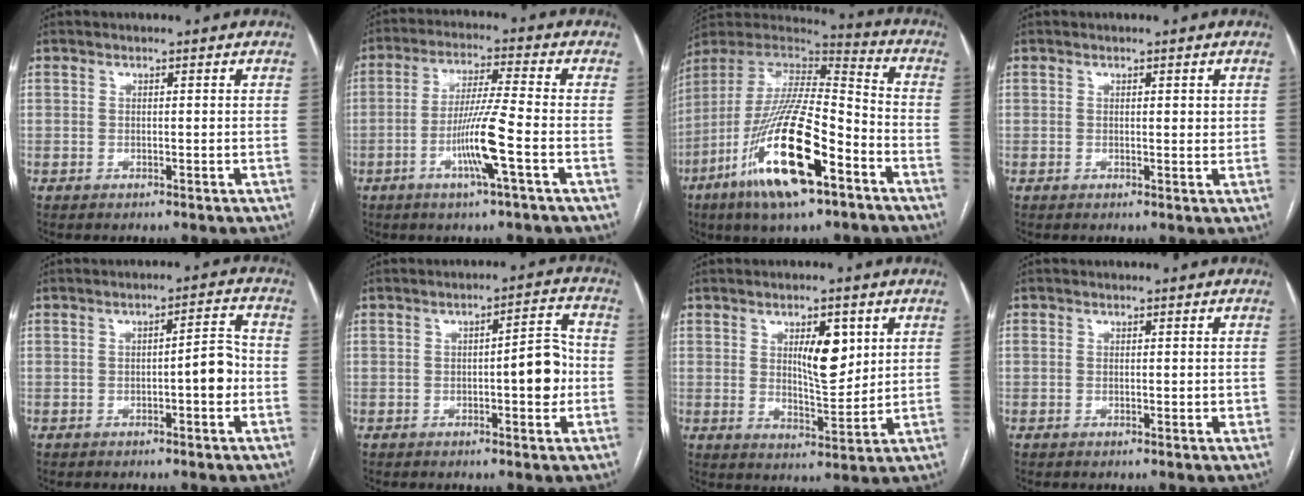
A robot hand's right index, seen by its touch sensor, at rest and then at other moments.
{"total": 9.0, "force": [-3.2, -0.9, 8.4], "torque": [-0.163, -0.006, -0.064]}
{"total": 22.7, "force": [-10.7, 4.7, 19.4], "torque": [-0.390, -0.036, -0.190]}
{"total": 1.3, "force": [0.5, 0.5, 1.1], "torque": [-0.014, -0.002, 0.005]}
{"total": 4.6, "force": [-1.1, 0.9, 4.4], "torque": [-0.058, 0.014, -0.015]}
{"total": 6.5, "force": [-0.9, 1.6, 6.2], "torque": [-0.080, 0.015, -0.012]}
{"total": 7.4, "force": [2.6, 2.5, 6.5], "torque": [-0.103, -0.004, 0.047]}
{"total": 2.0, "force": [-0.1, 1.0, 1.7], "torque": [-0.027, 0.001, 0.000]}